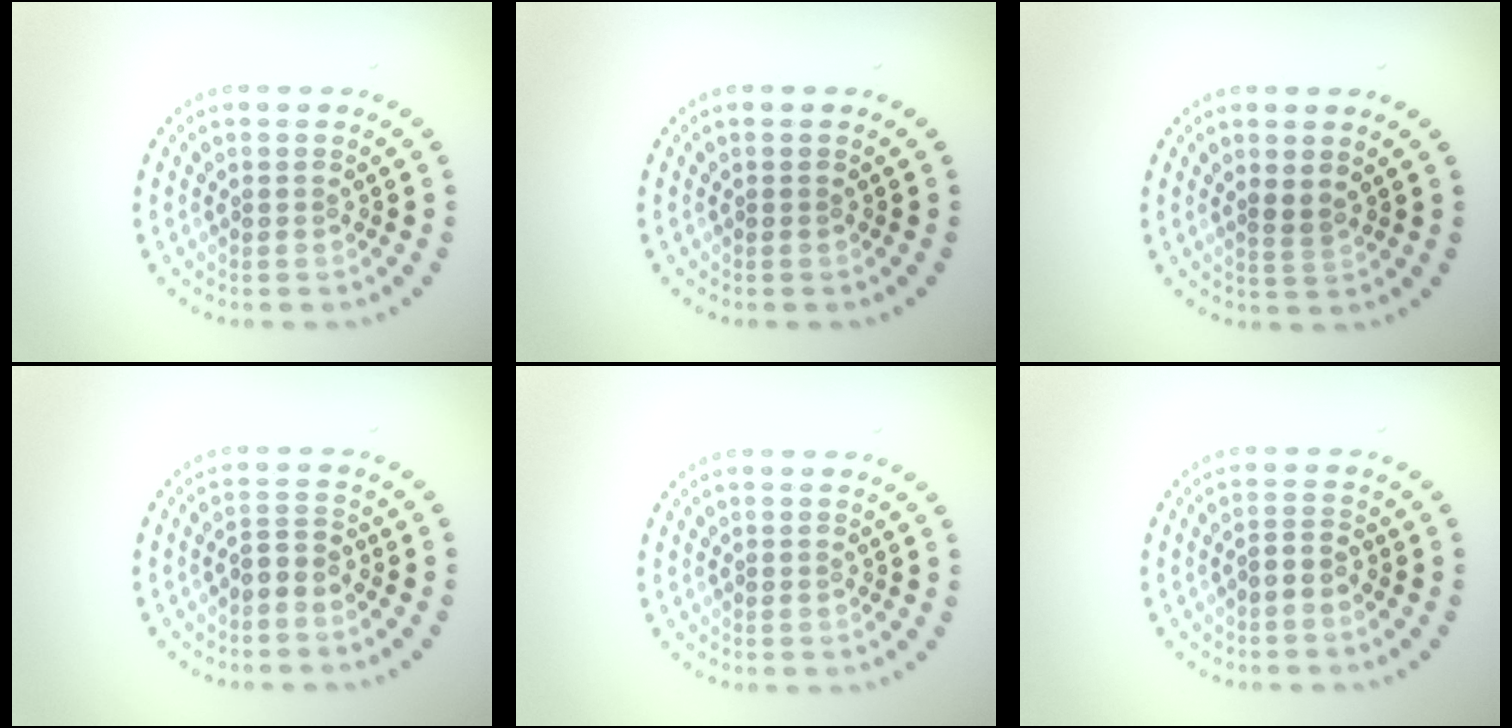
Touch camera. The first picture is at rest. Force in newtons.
{"total": 0.0}
{"total": 1.3, "press": 1.0, "slide": 0.9}
{"total": 1.8, "press": 1.3, "slide": 1.3}
{"total": 0.0}
{"total": 1.6, "press": 1.3, "slide": 1.0}